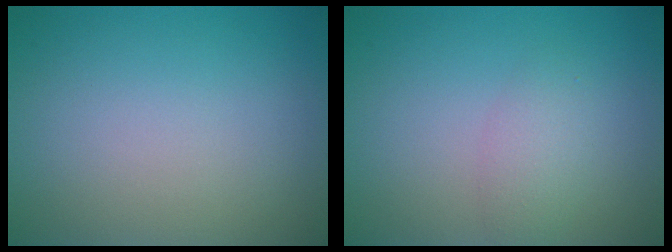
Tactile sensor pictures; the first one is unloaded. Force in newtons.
{"total": 2.0, "press": 2.0, "slide": 0.1}